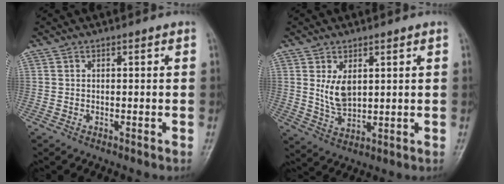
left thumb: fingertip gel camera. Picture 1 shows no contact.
{"total": 6.1, "force": [1.8, 3.7, 4.6], "torque": [-0.068, -0.017, 0.043]}